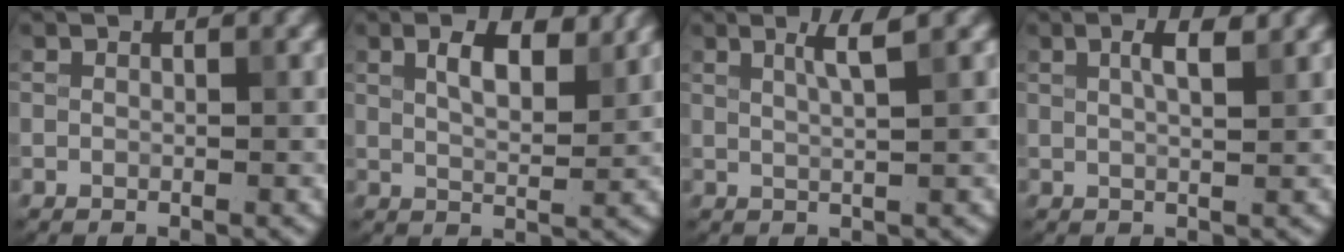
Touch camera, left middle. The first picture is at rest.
{"total": 4.2, "force": [2.2, 1.5, 3.2], "torque": [-0.060, 0.002, 0.039]}
{"total": 2.4, "force": [1.2, 0.4, 2.0], "torque": [-0.029, 0.004, 0.017]}
{"total": 2.6, "force": [1.3, 0.7, 2.2], "torque": [-0.030, 0.007, 0.019]}